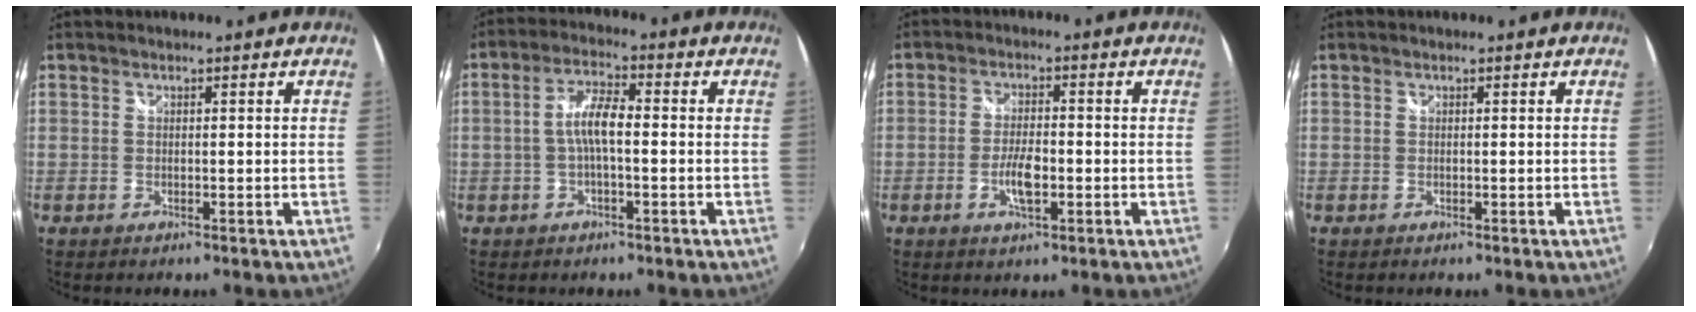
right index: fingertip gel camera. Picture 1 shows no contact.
{"total": 5.4, "force": [-0.8, 1.4, 5.2], "torque": [-0.104, 0.012, -0.015]}
{"total": 5.1, "force": [-1.8, 1.9, 4.4], "torque": [-0.091, -0.001, -0.033]}
{"total": 0.0}